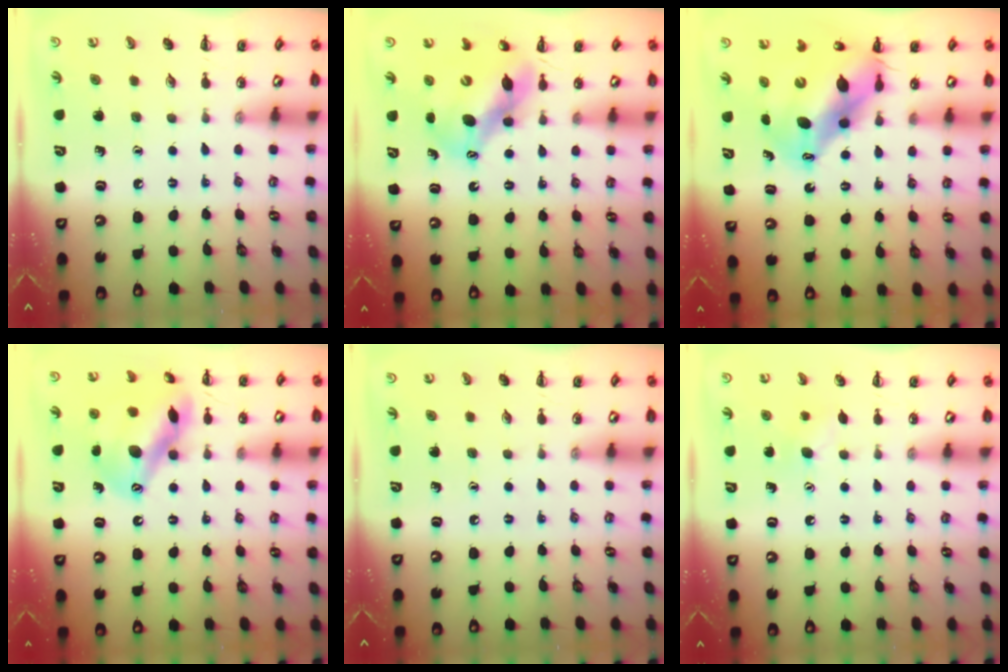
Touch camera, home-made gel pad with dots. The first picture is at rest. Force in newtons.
{"total": 11.1, "press": 10.8, "slide": 2.7}
{"total": 12.6, "press": 12.2, "slide": 3.0}
{"total": 15.8, "press": 15.5, "slide": 2.9}
{"total": 0.0}
{"total": 4.3, "press": 4.2, "slide": 1.0}